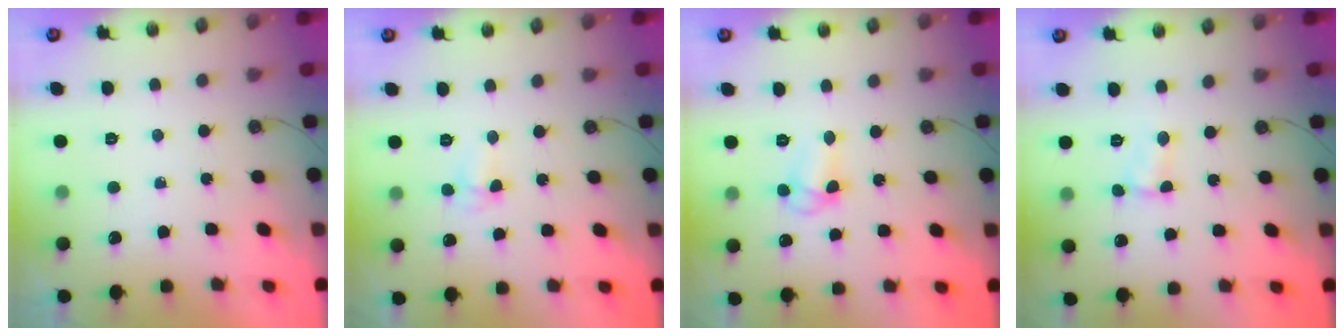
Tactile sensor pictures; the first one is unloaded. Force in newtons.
{"total": 4.3, "press": 4.2, "slide": 0.6}
{"total": 7.3, "press": 7.3, "slide": 0.5}
{"total": 2.8, "press": 2.8, "slide": 0.4}